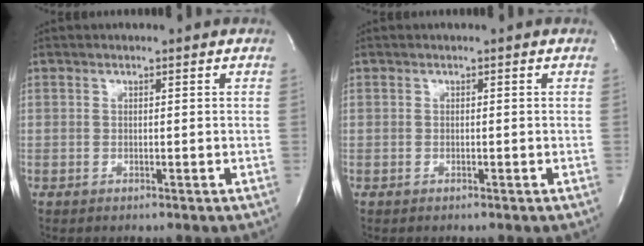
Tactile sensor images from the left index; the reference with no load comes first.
{"total": 0.0}